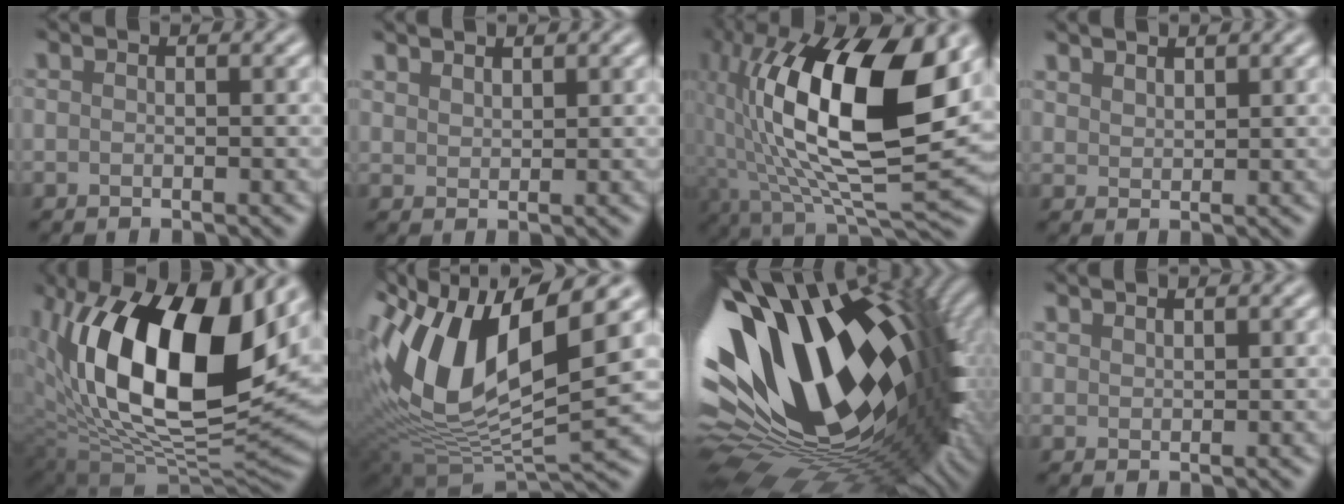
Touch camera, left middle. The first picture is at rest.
{"total": 1.7, "force": [1.6, -0.1, -0.3], "torque": [0.005, 0.010, 0.038]}
{"total": 16.0, "force": [2.6, 6.3, 14.4], "torque": [-0.264, 0.009, 0.046]}
{"total": 1.9, "force": [1.9, 0.0, -0.3], "torque": [0.002, 0.011, 0.045]}
{"total": 16.0, "force": [4.5, 7.9, 13.2], "torque": [-0.232, 0.001, 0.082]}
{"total": 12.2, "force": [3.4, 5.4, 10.4], "torque": [-0.207, 0.006, 0.072]}
{"total": 19.9, "force": [3.2, 9.2, 17.3], "torque": [-0.286, -0.002, 0.049]}
{"total": 1.1, "force": [1.0, -0.2, -0.4], "torque": [0.008, 0.010, 0.025]}